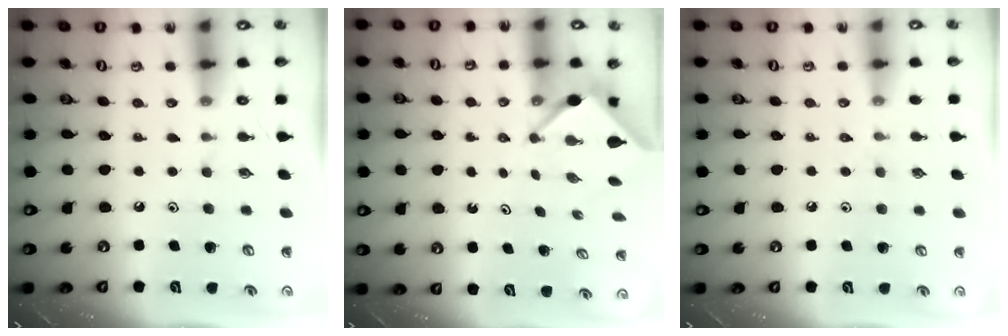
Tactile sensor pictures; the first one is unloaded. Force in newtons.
{"total": 3.0, "press": 3.0, "slide": 0.2}
{"total": 4.1, "press": 4.1, "slide": 0.7}